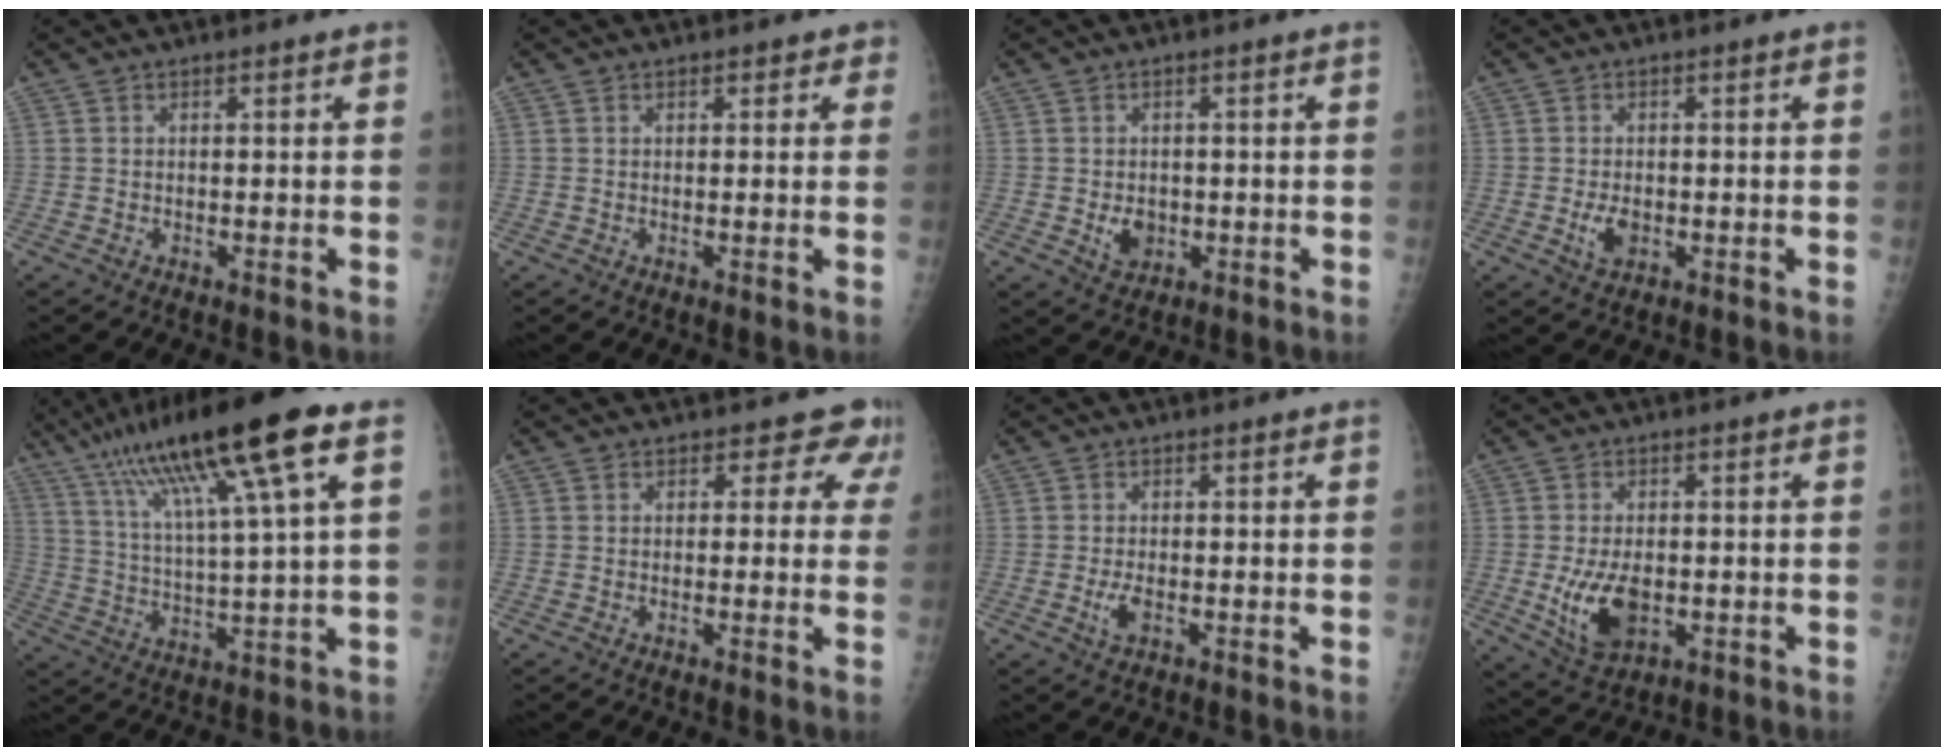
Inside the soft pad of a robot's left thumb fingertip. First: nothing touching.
{"total": 1.7, "force": [1.0, 1.3, 0.5], "torque": [0.020, 0.000, 0.006]}
{"total": 3.7, "force": [-0.7, 3.0, 2.1], "torque": [-0.021, 0.000, -0.002]}
{"total": 3.2, "force": [-0.8, 2.0, 2.4], "torque": [-0.043, -0.002, -0.010]}
{"total": 20.0, "force": [10.4, 1.6, 17.0], "torque": [-0.301, -0.002, 0.181]}
{"total": 5.1, "force": [3.9, 3.3, 0.6], "torque": [0.035, -0.016, 0.023]}
{"total": 2.3, "force": [-0.7, 1.1, 1.9], "torque": [-0.044, -0.004, -0.013]}
{"total": 8.9, "force": [-1.6, 5.2, 7.0], "torque": [-0.119, -0.011, -0.016]}